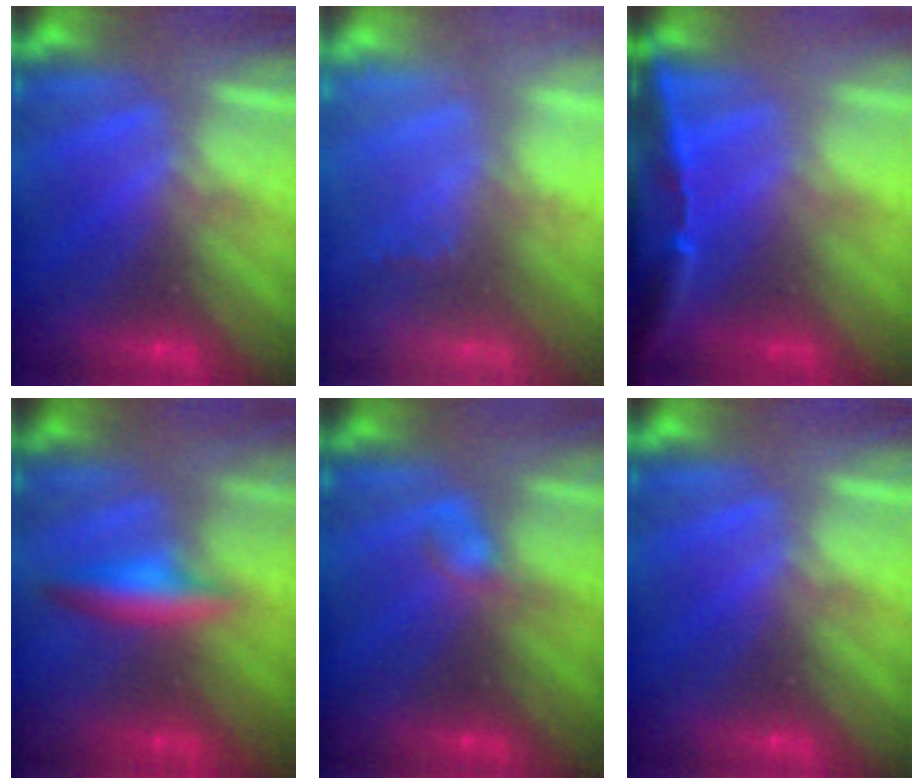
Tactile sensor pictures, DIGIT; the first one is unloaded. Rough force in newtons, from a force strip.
{"total": 1.8}
{"total": 3.7}
{"total": 2.4}
{"total": 2.2}
{"total": 0.0}